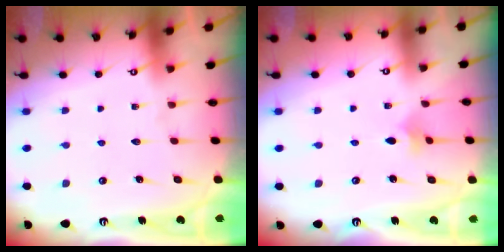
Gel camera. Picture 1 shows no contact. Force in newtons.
{"total": 2.4, "press": 2.3, "slide": 0.5}